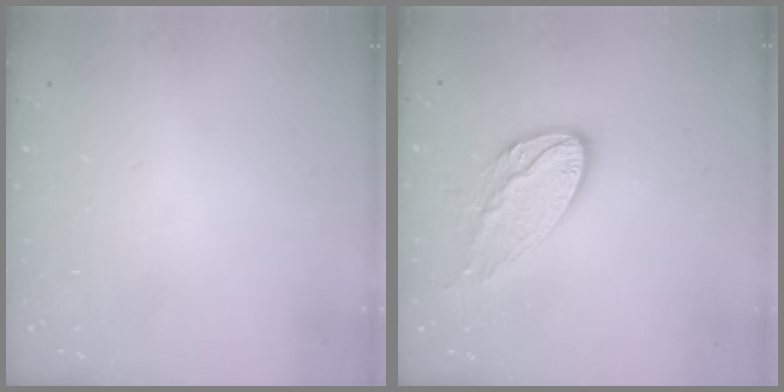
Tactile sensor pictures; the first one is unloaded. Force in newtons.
{"total": 12.2, "press": 12.1, "slide": 0.8}